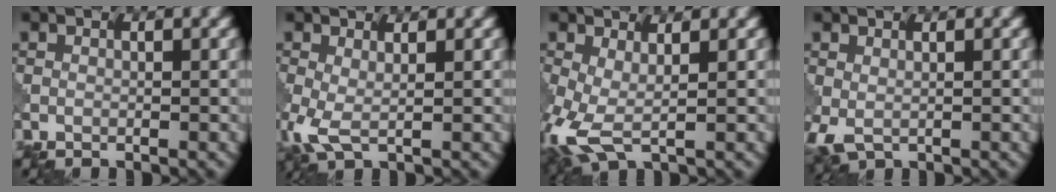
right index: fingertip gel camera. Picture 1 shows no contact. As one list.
[{"total": 2.8, "force": [0.0, 0.9, 2.6], "torque": [-0.072, -0.003, -0.004]}, {"total": 5.1, "force": [-0.6, 2.0, 4.6], "torque": [-0.124, -0.008, -0.015]}, {"total": 2.2, "force": [-0.4, 1.3, 1.8], "torque": [-0.049, -0.003, -0.005]}]